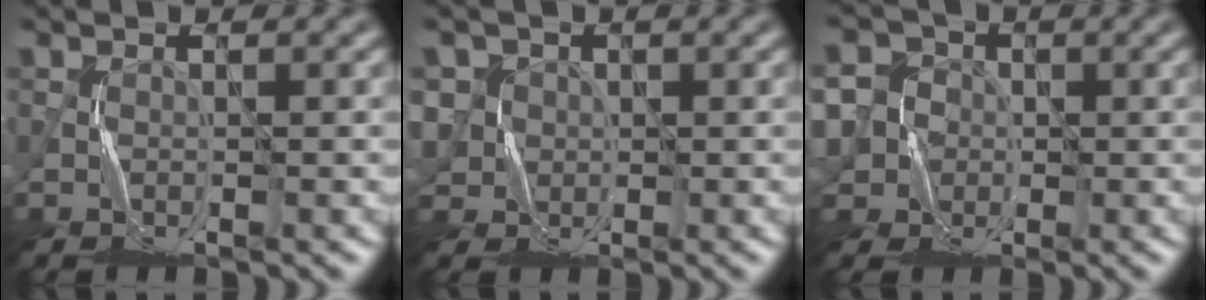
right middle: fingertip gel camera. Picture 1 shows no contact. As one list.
[{"total": 4.6, "force": [0.7, 4.4, 1.3], "torque": [-0.031, 0.021, 0.007]}, {"total": 8.3, "force": [-0.2, 7.8, 2.8], "torque": [-0.070, 0.032, -0.040]}]